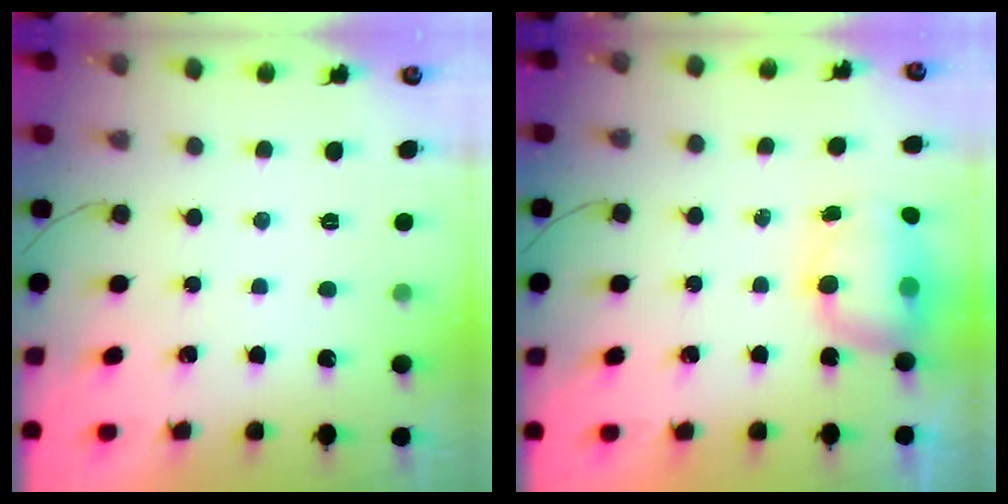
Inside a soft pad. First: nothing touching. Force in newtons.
{"total": 11.7, "press": 8.8, "slide": 7.7}